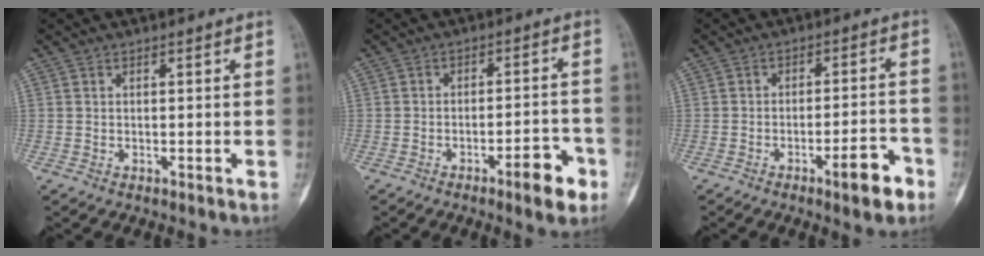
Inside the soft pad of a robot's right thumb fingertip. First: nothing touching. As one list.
[{"total": 7.4, "force": [-4.0, 2.2, 5.8], "torque": [-0.065, 0.031, -0.054]}, {"total": 7.4, "force": [-4.1, 1.9, 5.8], "torque": [-0.072, 0.030, -0.057]}]